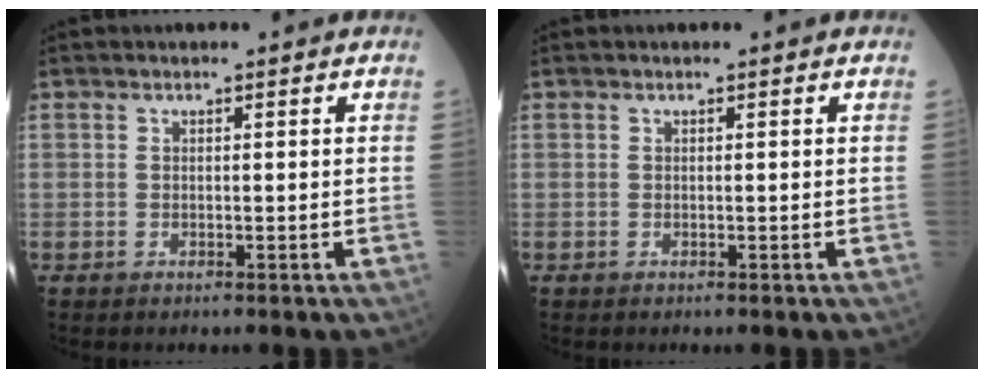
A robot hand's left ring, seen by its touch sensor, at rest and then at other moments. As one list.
[{"total": 0.0}]